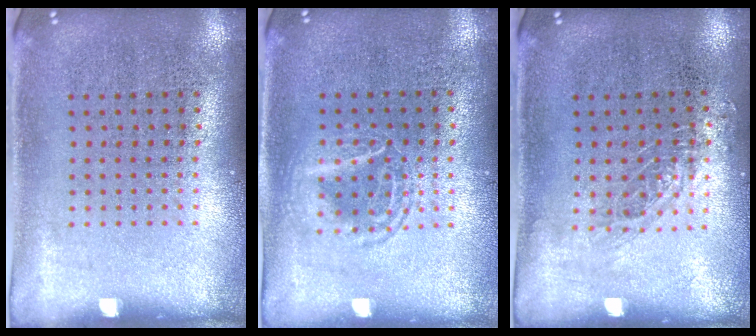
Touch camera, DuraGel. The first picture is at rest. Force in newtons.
{"total": 1.2, "press": 1.1, "slide": 0.2}
{"total": 0.8, "press": 0.8, "slide": 0.2}